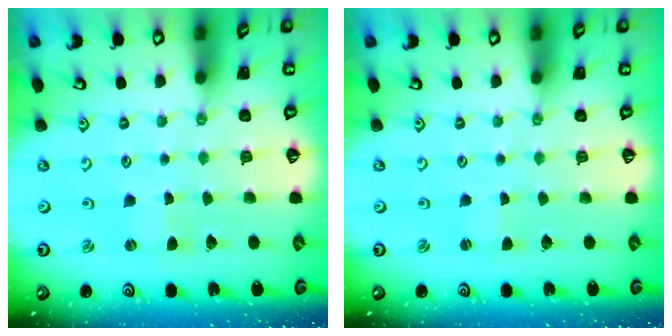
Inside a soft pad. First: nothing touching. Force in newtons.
{"total": 0.0}